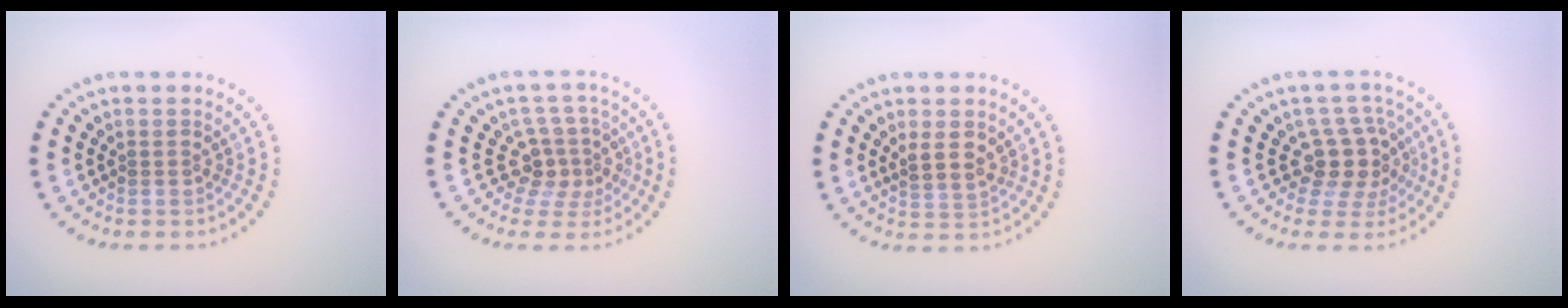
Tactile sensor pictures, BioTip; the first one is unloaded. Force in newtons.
{"total": 3.1, "press": 2.3, "slide": 2.1}
{"total": 2.3, "press": 2.1, "slide": 0.8}
{"total": 3.8, "press": 2.7, "slide": 2.6}